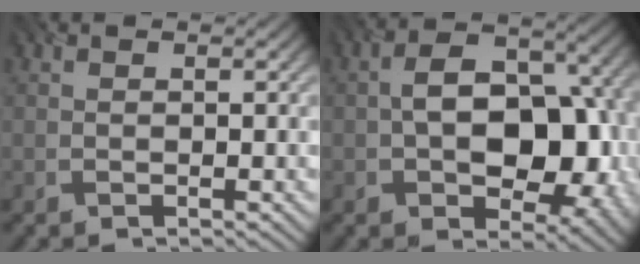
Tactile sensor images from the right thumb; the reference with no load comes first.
{"total": 12.4, "force": [-1.4, 7.8, 9.5], "torque": [-0.142, -0.004, -0.014]}